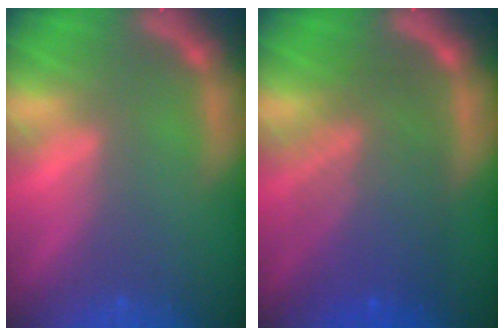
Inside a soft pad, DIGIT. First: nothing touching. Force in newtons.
{"total": 8.1}